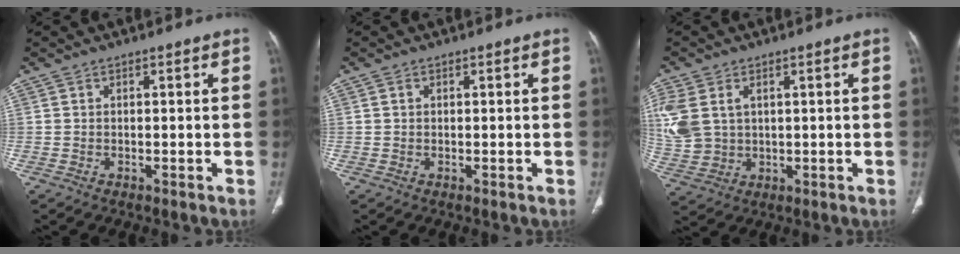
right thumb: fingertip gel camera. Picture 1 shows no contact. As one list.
[{"total": 0.6, "force": [0.2, 0.5, 0.3], "torque": [-0.005, 0.000, 0.004]}, {"total": 13.1, "force": [3.2, 9.6, 8.3], "torque": [-0.220, 0.002, 0.077]}]